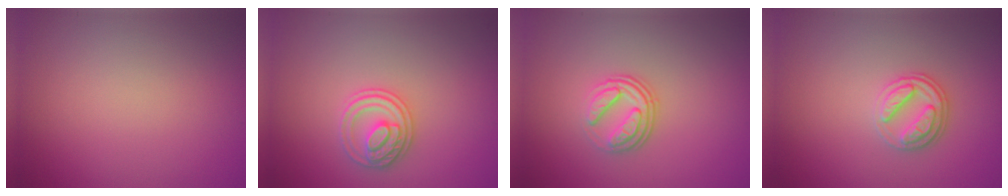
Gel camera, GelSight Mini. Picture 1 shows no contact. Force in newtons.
{"total": 2.7, "press": 2.6, "slide": 0.5}
{"total": 3.4, "press": 2.5, "slide": 2.3}
{"total": 2.8, "press": 2.6, "slide": 1.1}